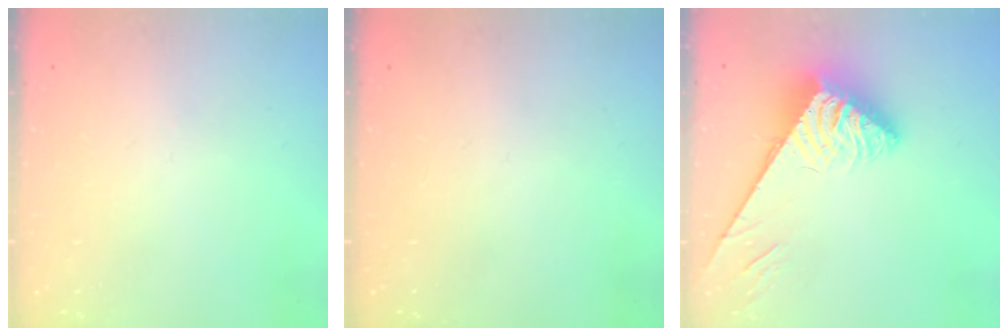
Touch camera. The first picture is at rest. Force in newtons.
{"total": 0.0}
{"total": 6.7, "press": 6.6, "slide": 0.7}